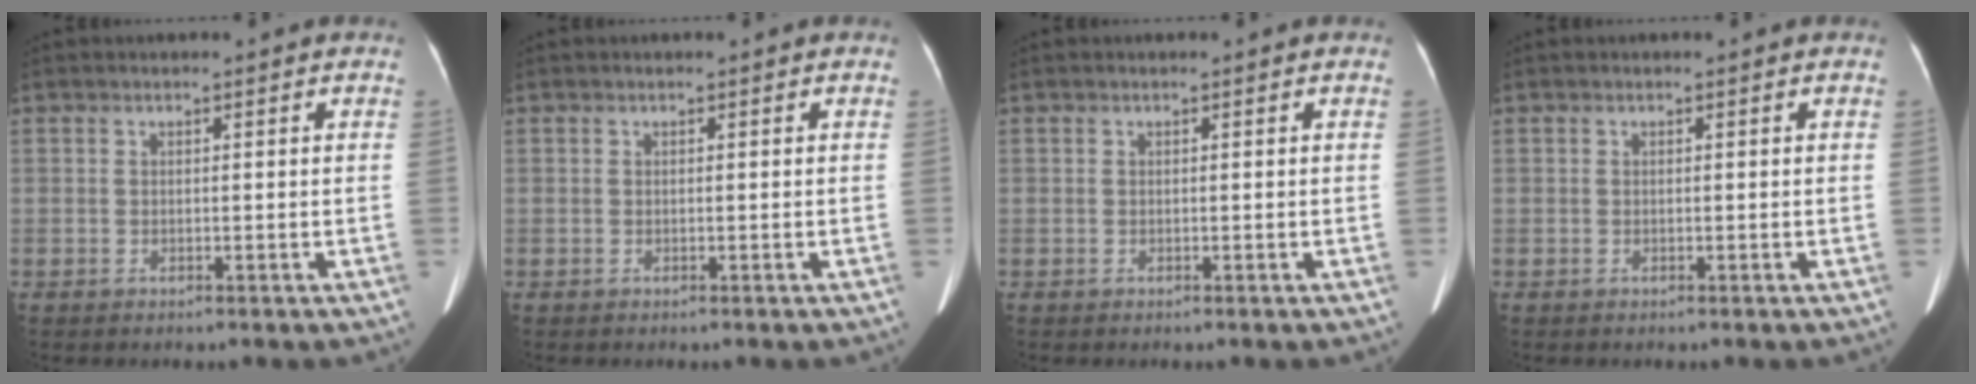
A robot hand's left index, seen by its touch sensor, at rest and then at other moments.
{"total": 0.0}
{"total": 0.0}
{"total": 0.0}